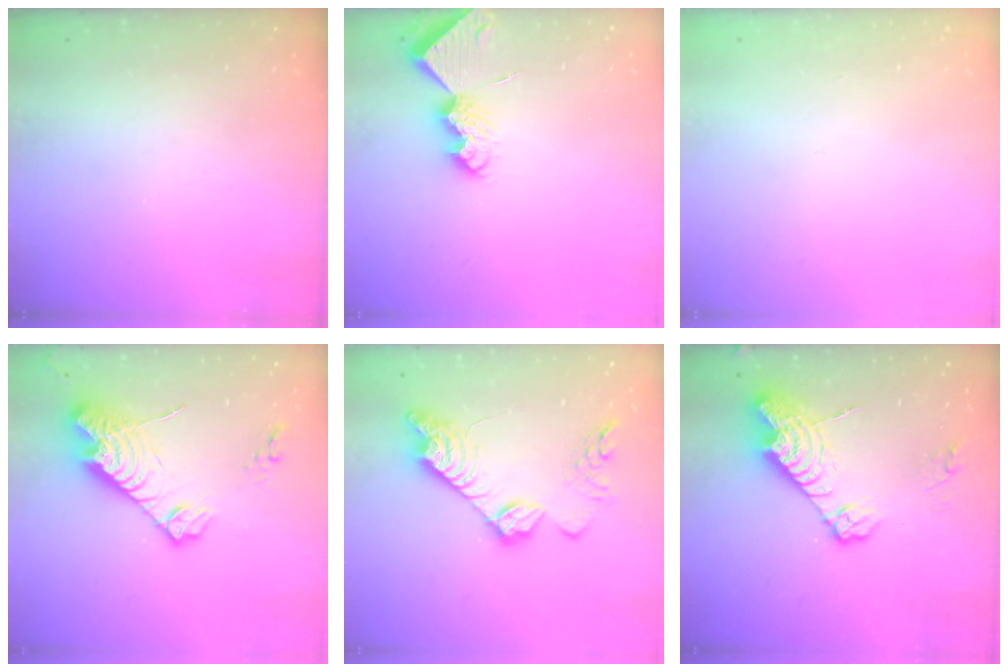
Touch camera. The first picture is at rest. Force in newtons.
{"total": 7.4, "press": 7.3, "slide": 0.8}
{"total": 0.0}
{"total": 14.8, "press": 14.8, "slide": 1.1}
{"total": 16.0, "press": 15.9, "slide": 1.1}
{"total": 13.9, "press": 13.8, "slide": 1.3}